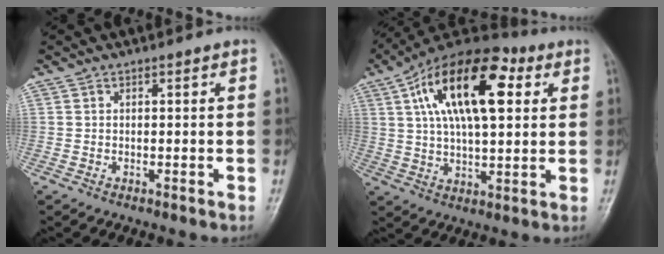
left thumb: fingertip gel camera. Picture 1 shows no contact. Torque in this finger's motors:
{"motor_torque": [0.78, 1.30, 2.06, -0.71, 0.57]}